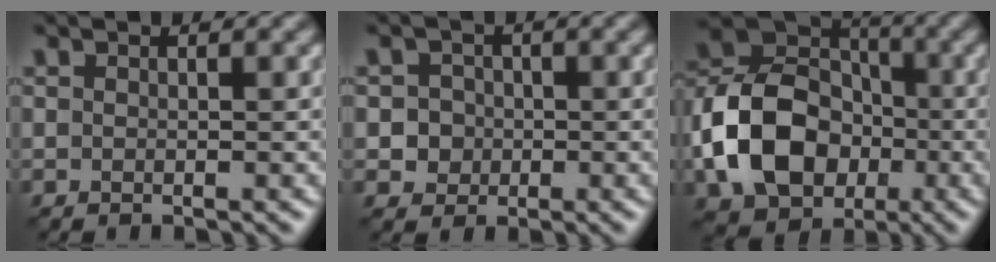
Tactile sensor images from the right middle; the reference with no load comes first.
{"total": 2.8, "force": [-0.4, 2.6, 0.7], "torque": [0.007, 0.009, -0.016]}
{"total": 11.3, "force": [-2.9, 8.5, 6.9], "torque": [-0.134, 0.008, -0.062]}